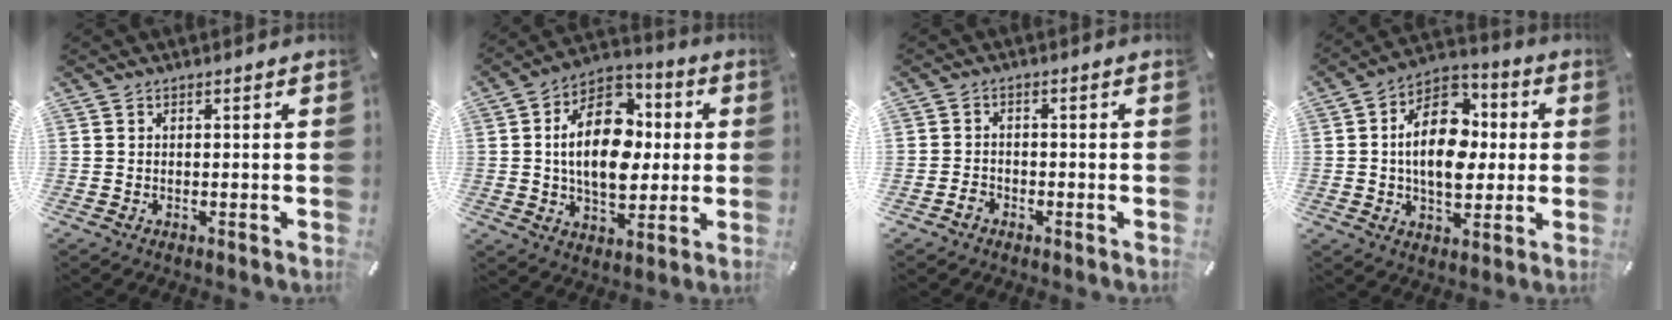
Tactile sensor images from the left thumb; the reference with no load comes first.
{"total": 18.3, "force": [1.6, 12.3, 13.4], "torque": [-0.241, 0.004, 0.026]}
{"total": 2.5, "force": [-1.4, 2.0, 0.6], "torque": [-0.009, 0.007, -0.030]}
{"total": 16.0, "force": [0.8, 11.1, 11.5], "torque": [-0.200, 0.004, 0.013]}